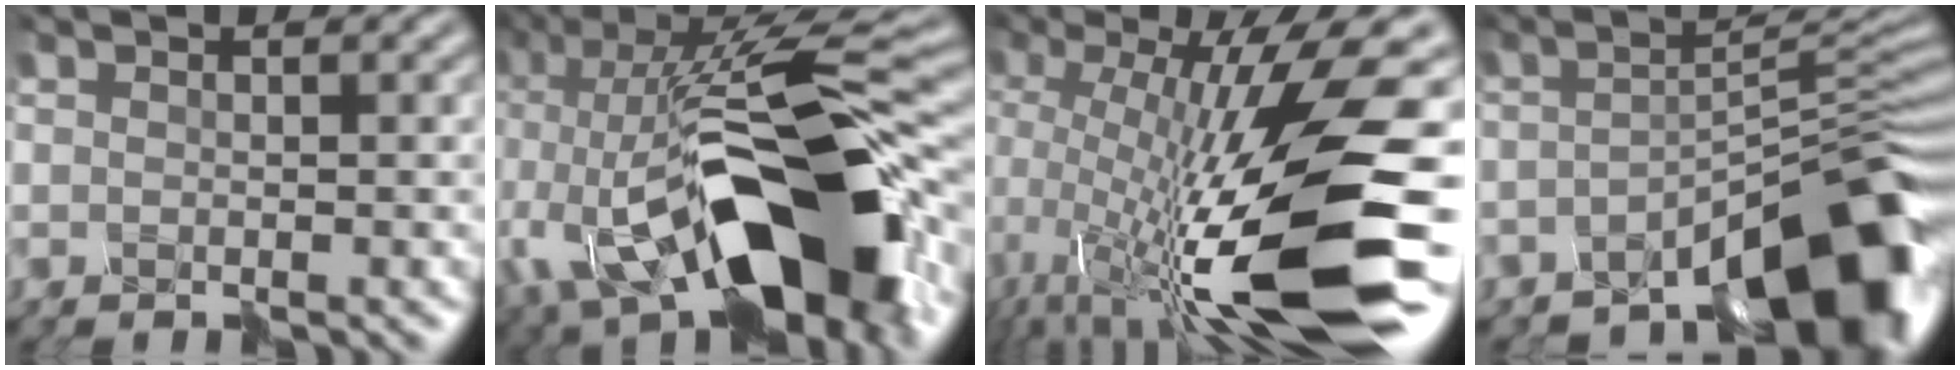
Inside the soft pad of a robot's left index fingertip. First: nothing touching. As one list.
[{"total": 15.5, "force": [-2.9, 7.7, 13.1], "torque": [-0.248, 0.011, -0.045]}, {"total": 14.8, "force": [-3.6, 2.3, 14.2], "torque": [-0.253, 0.002, -0.056]}, {"total": 10.1, "force": [-7.3, 2.6, 6.5], "torque": [-0.069, 0.006, -0.121]}]